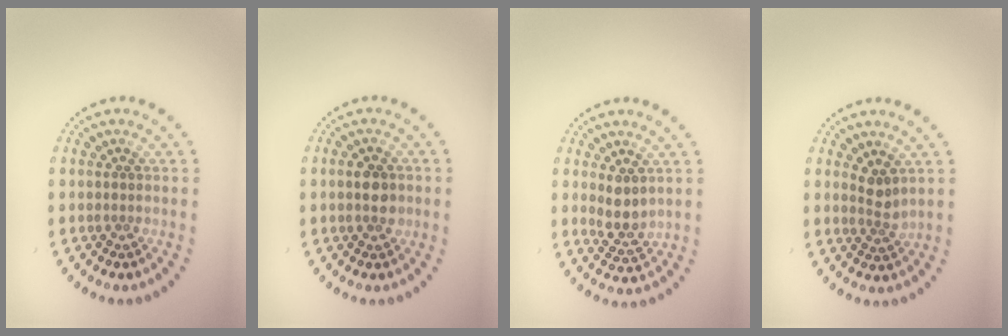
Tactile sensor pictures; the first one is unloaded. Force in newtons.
{"total": 2.5, "press": 2.5, "slide": 0.1}
{"total": 2.4, "press": 2.1, "slide": 1.3}
{"total": 1.8, "press": 1.3, "slide": 1.3}